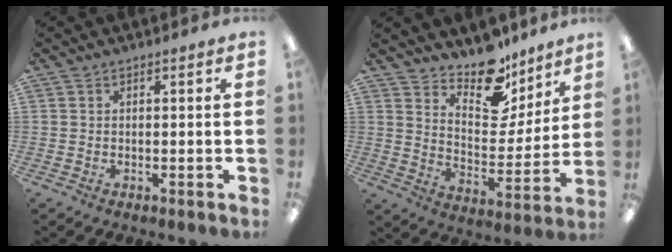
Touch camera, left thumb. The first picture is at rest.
{"total": 13.9, "force": [11.2, 6.5, 5.1], "torque": [-0.082, -0.087, 0.205]}